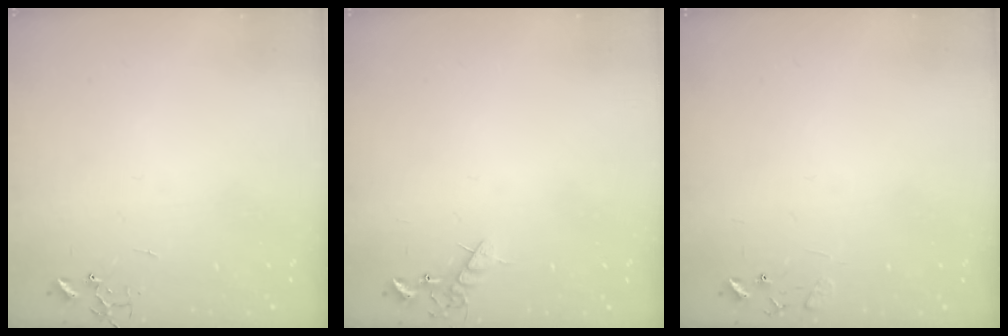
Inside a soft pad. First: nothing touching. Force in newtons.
{"total": 6.3, "press": 6.2, "slide": 0.9}
{"total": 7.7, "press": 7.7, "slide": 0.6}